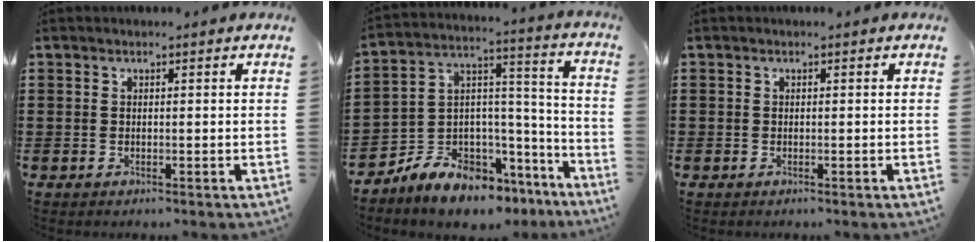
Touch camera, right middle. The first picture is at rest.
{"total": 7.5, "force": [-6.6, 3.4, 0.8], "torque": [-0.035, 0.000, -0.132]}
{"total": 0.8, "force": [-0.6, 0.5, 0.2], "torque": [-0.003, 0.001, -0.013]}